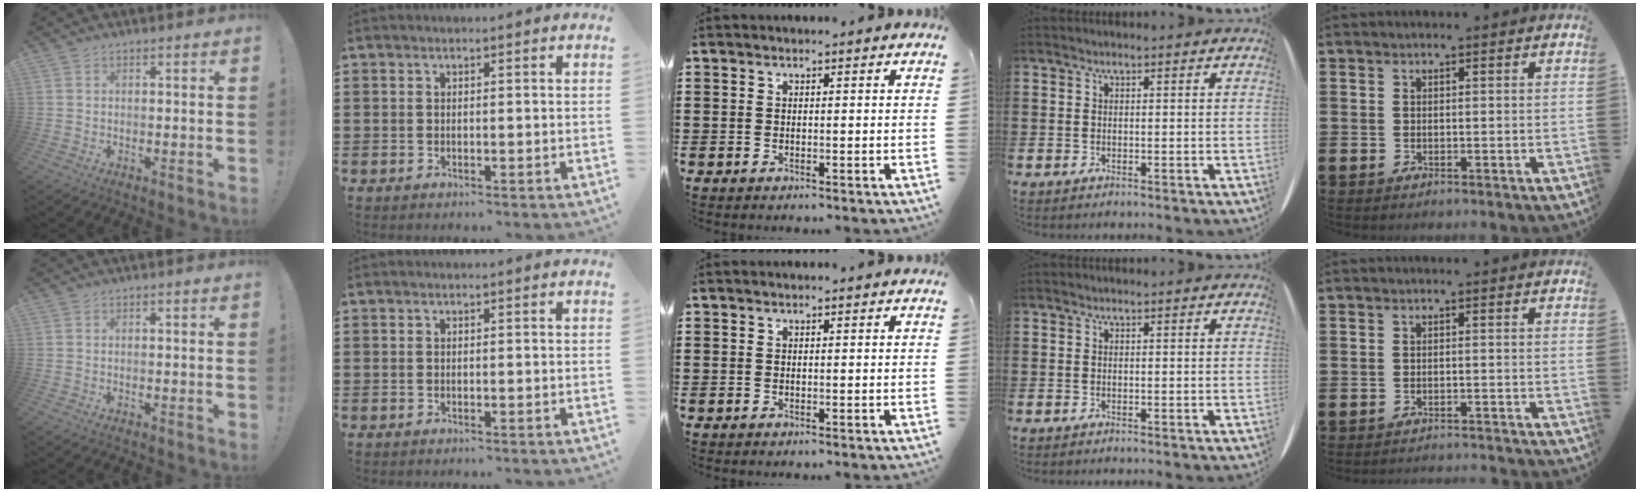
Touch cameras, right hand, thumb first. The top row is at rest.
{"little": {"total": 1.2, "force": [-1.2, -0.2, -0.1], "torque": [-0.001, 0.004, -0.026]}}